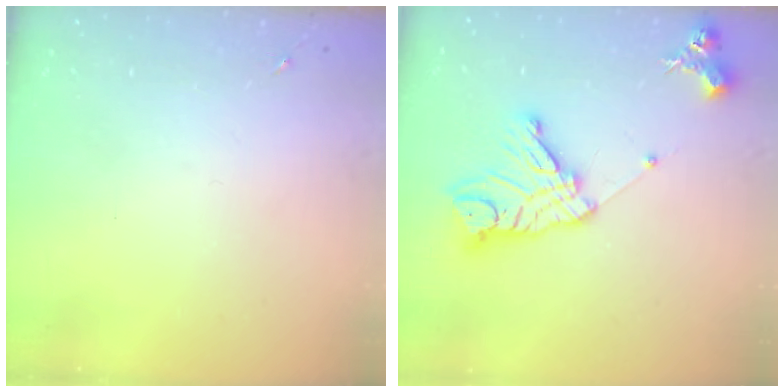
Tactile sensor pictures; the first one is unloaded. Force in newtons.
{"total": 16.3, "press": 16.2, "slide": 1.4}